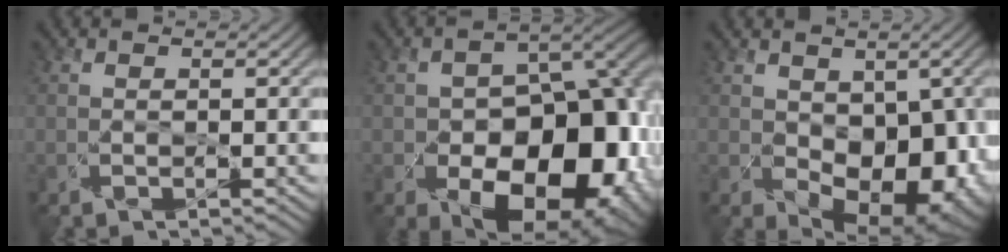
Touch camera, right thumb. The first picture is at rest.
{"total": 18.9, "force": [-8.0, 12.0, 12.2], "torque": [-0.143, -0.021, -0.088]}
{"total": 14.0, "force": [-2.6, 9.7, 9.8], "torque": [-0.124, -0.047, 0.003]}